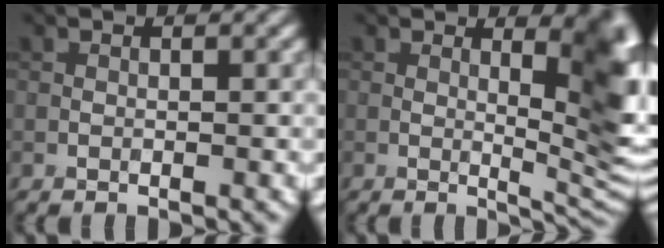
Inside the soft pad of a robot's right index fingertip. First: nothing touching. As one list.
[{"total": 8.6, "force": [1.9, 2.8, 7.9], "torque": [-0.092, -0.008, 0.035]}]